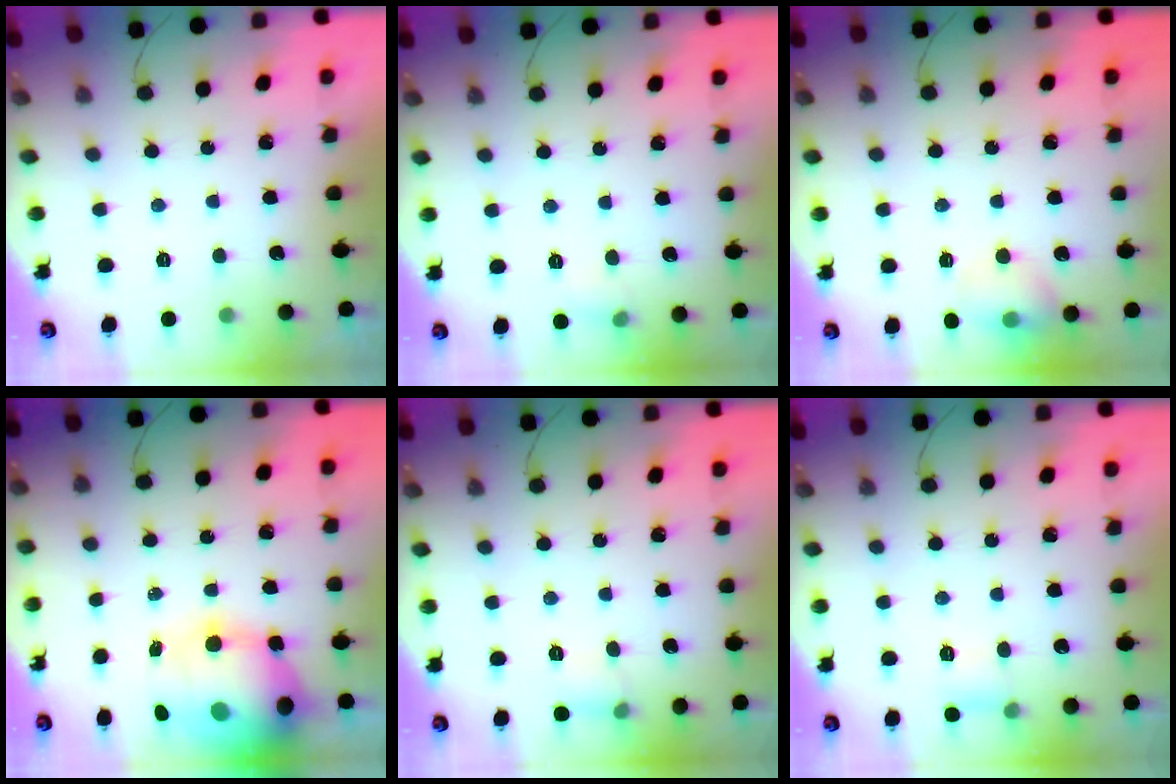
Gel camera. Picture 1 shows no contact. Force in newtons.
{"total": 4.7, "press": 4.5, "slide": 1.4}
{"total": 8.6, "press": 8.6, "slide": 1.2}
{"total": 20.3, "press": 19.7, "slide": 4.7}
{"total": 5.7, "press": 5.4, "slide": 1.7}
{"total": 3.9, "press": 3.7, "slide": 1.3}